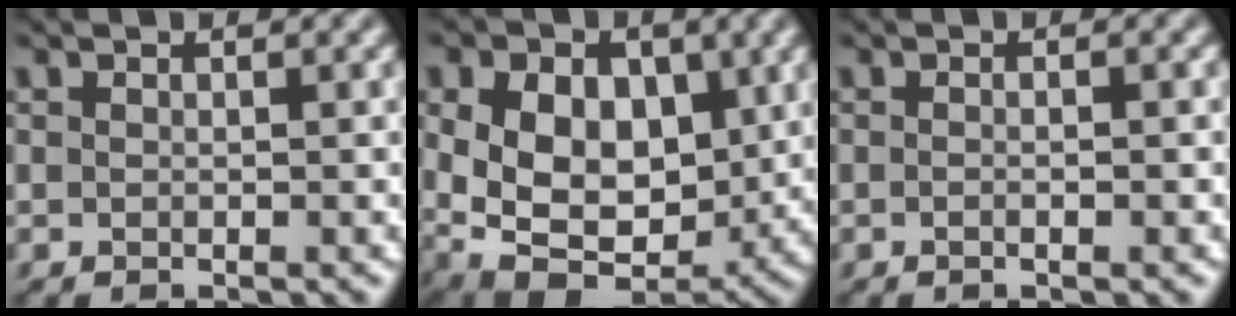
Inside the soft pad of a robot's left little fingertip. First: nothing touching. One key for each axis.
{"total": 12.7, "fx": 0.4, "fy": 9.0, "fz": 8.9, "tx": -0.137, "ty": -0.005, "tz": 0.004}
{"total": 0.9, "fx": -0.5, "fy": 0.0, "fz": 0.8, "tx": -0.012, "ty": 0.003, "tz": -0.011}